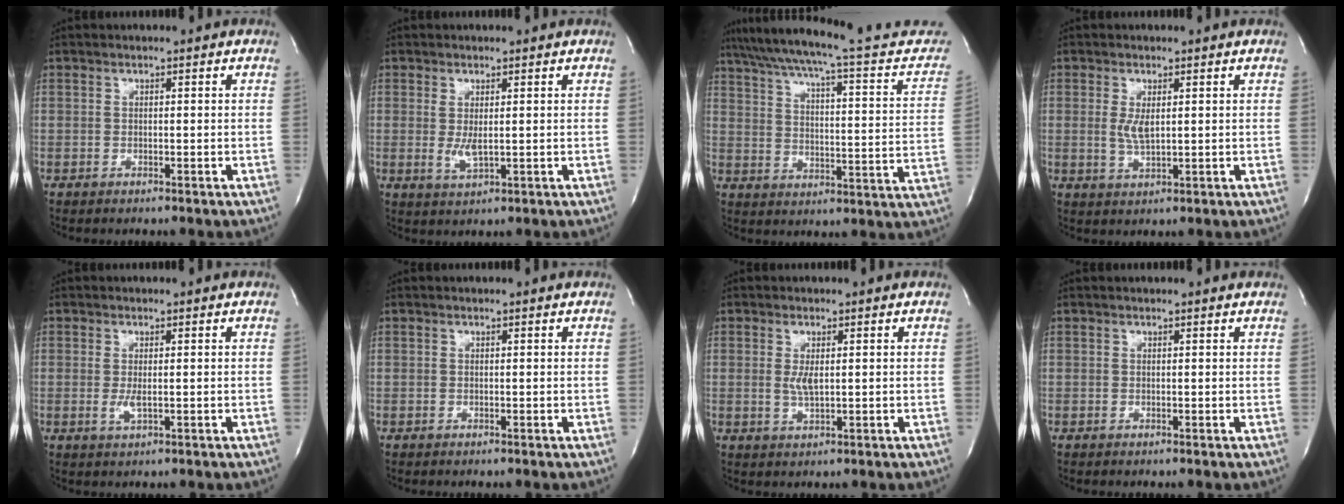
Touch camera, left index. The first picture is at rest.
{"total": 2.5, "force": [-0.5, 0.7, 2.3], "torque": [-0.049, -0.014, 0.001]}
{"total": 25.2, "force": [22.5, 2.2, 11.3], "torque": [-0.171, -0.037, 0.287]}
{"total": 2.8, "force": [-0.1, 0.9, 2.7], "torque": [-0.056, -0.012, 0.006]}
{"total": 1.8, "force": [-0.7, 0.4, 1.6], "torque": [-0.036, -0.010, -0.008]}
{"total": 0.0}
{"total": 2.3, "force": [-0.2, 0.6, 2.3], "torque": [-0.048, -0.010, 0.002]}
{"total": 1.8, "force": [1.7, 0.3, 0.3], "torque": [-0.011, 0.010, 0.011]}